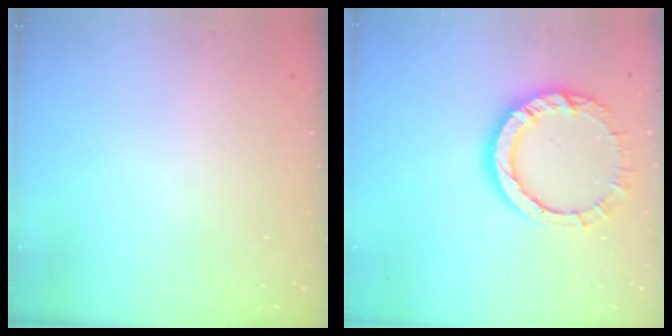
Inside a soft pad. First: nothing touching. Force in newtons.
{"total": 10.2, "press": 10.2, "slide": 0.9}